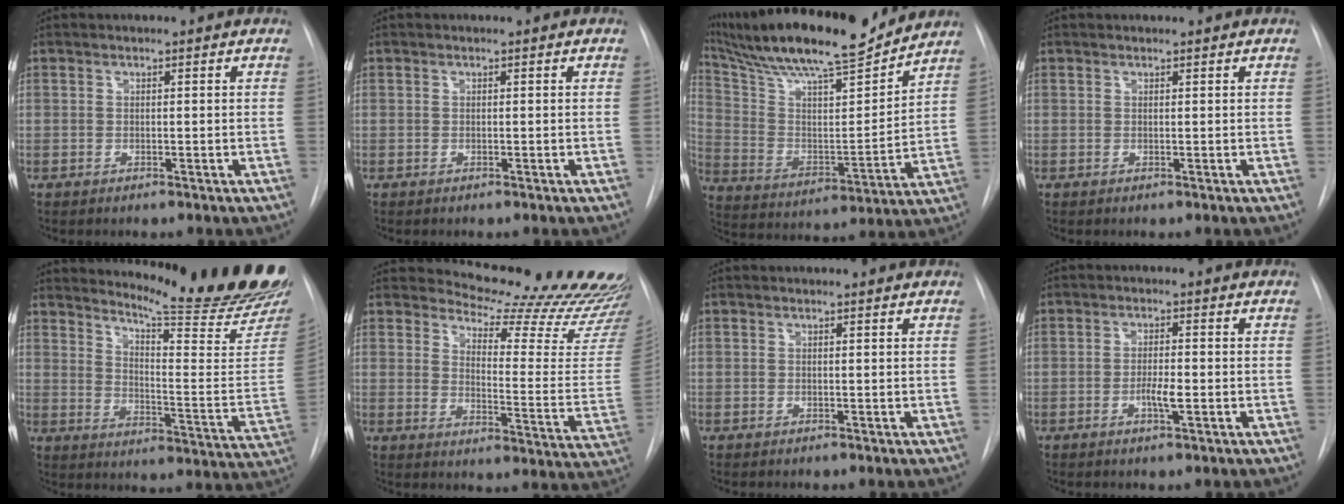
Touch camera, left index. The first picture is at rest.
{"total": 0.0}
{"total": 22.7, "force": [19.6, 2.7, 11.0], "torque": [-0.201, 0.006, 0.317]}
{"total": 1.0, "force": [0.9, 0.1, 0.2], "torque": [-0.005, 0.015, 0.016]}
{"total": 22.9, "force": [20.9, -0.1, 9.4], "torque": [-0.139, -0.129, 0.264]}
{"total": 21.4, "force": [20.5, 2.5, 5.8], "torque": [-0.076, -0.140, 0.232]}
{"total": 1.1, "force": [1.1, 0.1, 0.0], "torque": [-0.009, 0.008, 0.011]}
{"total": 2.8, "force": [-0.9, 0.4, 2.6], "torque": [-0.048, 0.000, -0.015]}